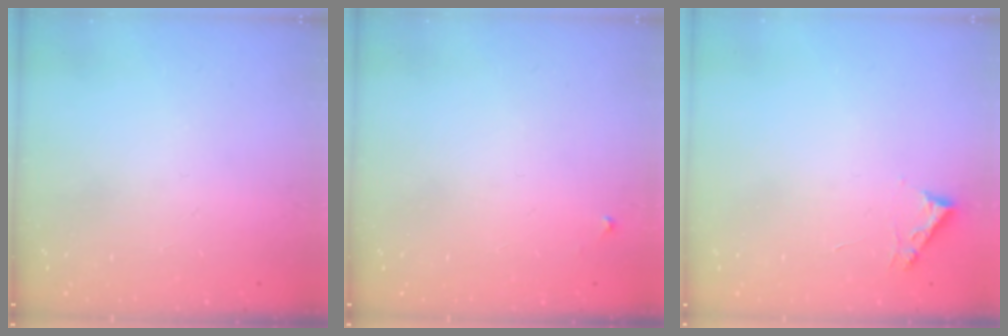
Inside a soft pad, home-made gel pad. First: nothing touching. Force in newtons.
{"total": 4.2, "press": 4.1, "slide": 0.7}
{"total": 2.7, "press": 2.7, "slide": 0.3}